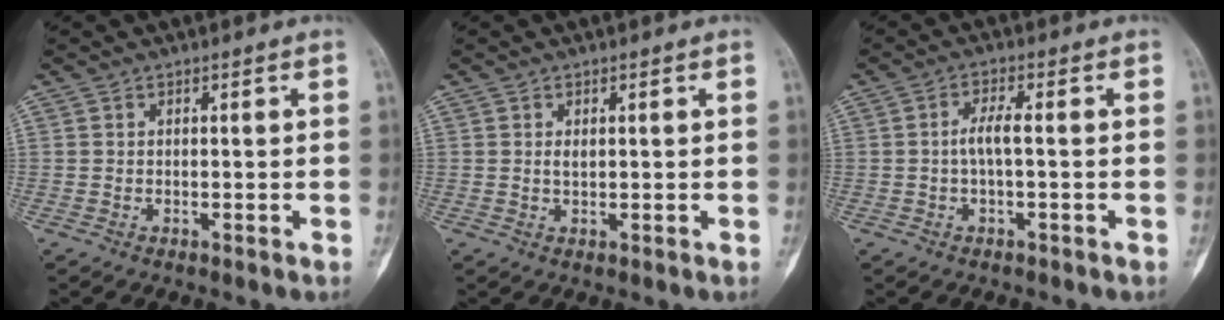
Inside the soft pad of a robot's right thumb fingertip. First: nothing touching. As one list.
[{"total": 1.2, "force": [0.3, 0.6, 0.9], "torque": [-0.011, -0.001, 0.007]}, {"total": 3.2, "force": [-0.3, 0.7, 3.1], "torque": [-0.066, 0.010, -0.008]}]